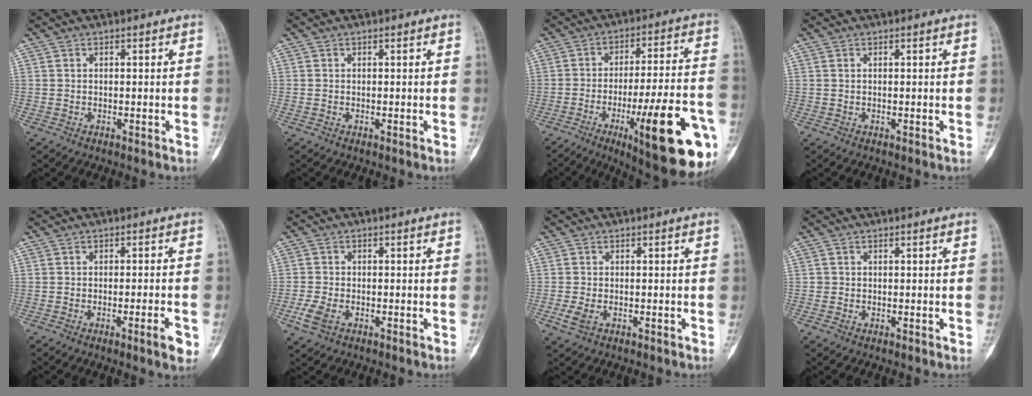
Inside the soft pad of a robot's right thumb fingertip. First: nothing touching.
{"total": 0.0}
{"total": 24.6, "force": [-9.4, 5.6, 22.0], "torque": [-0.271, 0.024, -0.128]}
{"total": 0.0}
{"total": 4.2, "force": [-1.9, 0.4, 3.8], "torque": [-0.053, 0.003, -0.028]}
{"total": 3.7, "force": [-1.7, 2.1, 2.6], "torque": [-0.065, 0.002, -0.035]}
{"total": 2.3, "force": [-0.8, 1.3, 1.8], "torque": [-0.046, -0.003, -0.019]}
{"total": 0.6, "force": [-0.1, 0.6, 0.0], "torque": [0.003, 0.004, -0.002]}